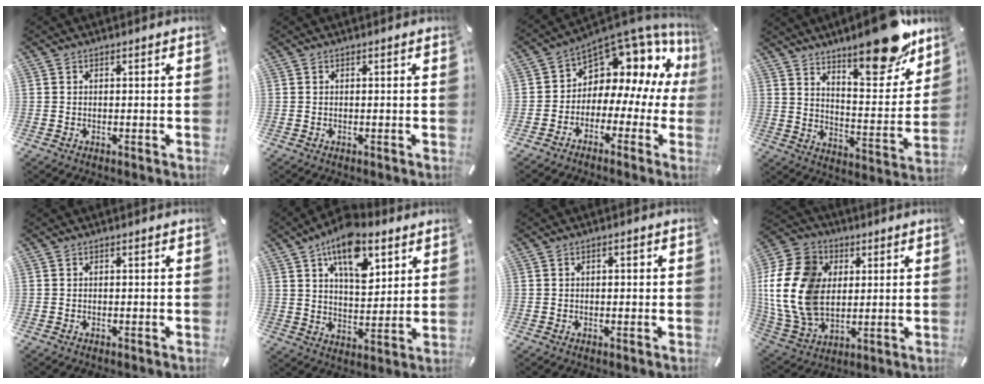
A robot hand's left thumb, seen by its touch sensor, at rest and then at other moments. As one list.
[{"total": 0.0}, {"total": 8.9, "force": [5.0, 6.5, 3.5], "torque": [-0.057, -0.063, 0.087]}, {"total": 19.1, "force": [15.1, 6.1, 10.1], "torque": [-0.130, -0.116, 0.250]}, {"total": 0.0}, {"total": 14.1, "force": [8.3, 7.3, 8.7], "torque": [-0.133, -0.031, 0.144]}, {"total": 1.1, "force": [0.1, 0.7, 0.9], "torque": [-0.016, 0.006, -0.001]}, {"total": 19.4, "force": [1.8, 15.5, 11.4], "torque": [-0.270, -0.005, 0.031]}]